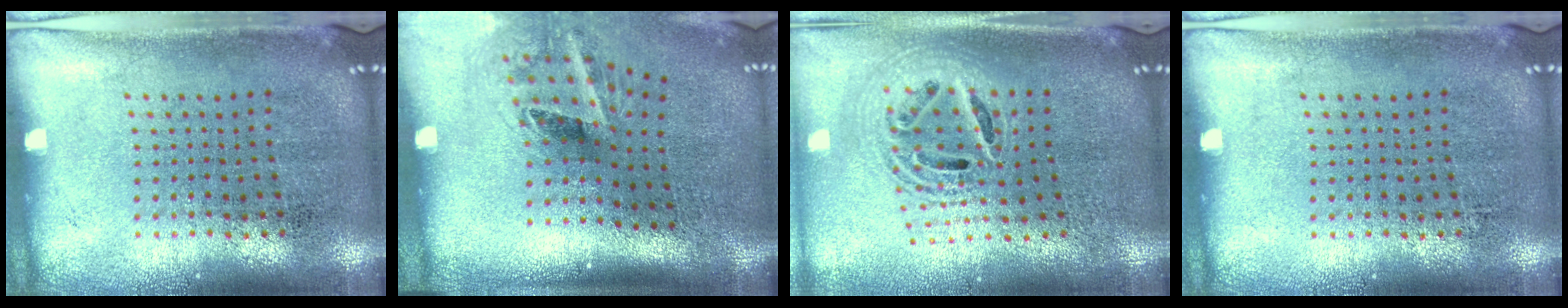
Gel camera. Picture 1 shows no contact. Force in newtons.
{"total": 2.2, "press": 1.3, "slide": 1.7}
{"total": 2.1, "press": 1.7, "slide": 1.3}
{"total": 0.0}